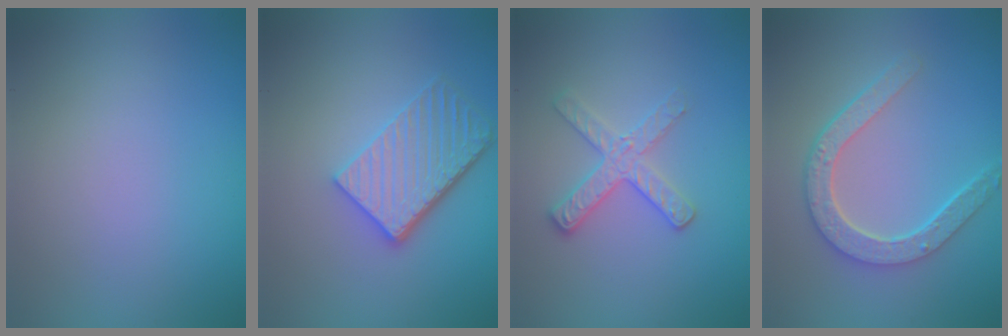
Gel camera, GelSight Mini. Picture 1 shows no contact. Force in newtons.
{"total": 4.5, "press": 3.6, "slide": 2.6}
{"total": 2.7, "press": 2.6, "slide": 0.9}
{"total": 4.5, "press": 3.5, "slide": 2.7}